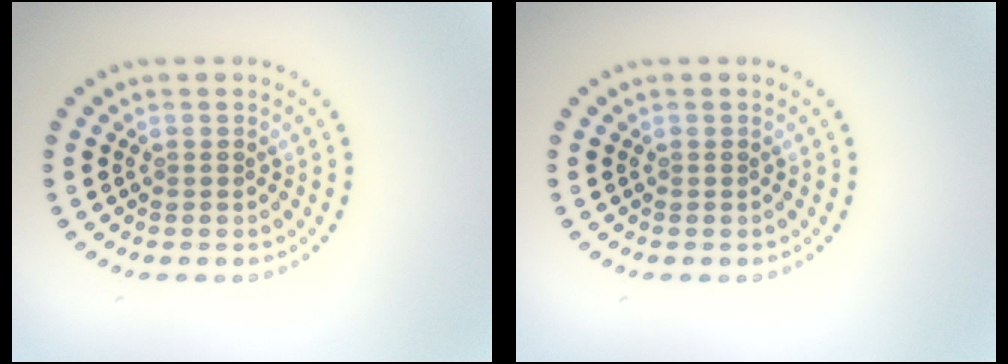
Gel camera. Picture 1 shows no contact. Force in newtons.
{"total": 0.0}